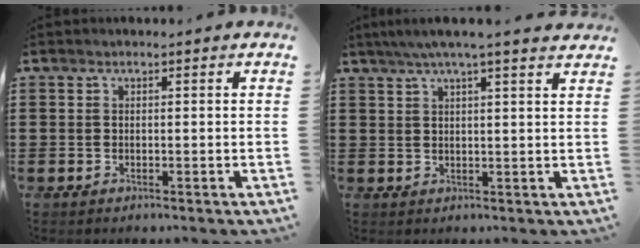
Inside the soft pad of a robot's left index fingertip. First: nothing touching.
{"total": 4.2, "force": [3.1, -0.3, 2.8], "torque": [-0.061, -0.007, 0.054]}